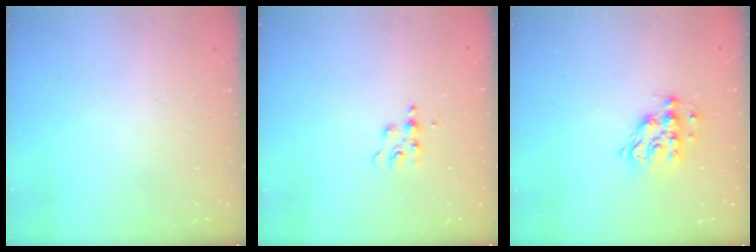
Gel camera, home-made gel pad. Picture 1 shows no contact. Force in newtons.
{"total": 6.1, "press": 6.1, "slide": 0.6}
{"total": 10.7, "press": 10.7, "slide": 0.6}